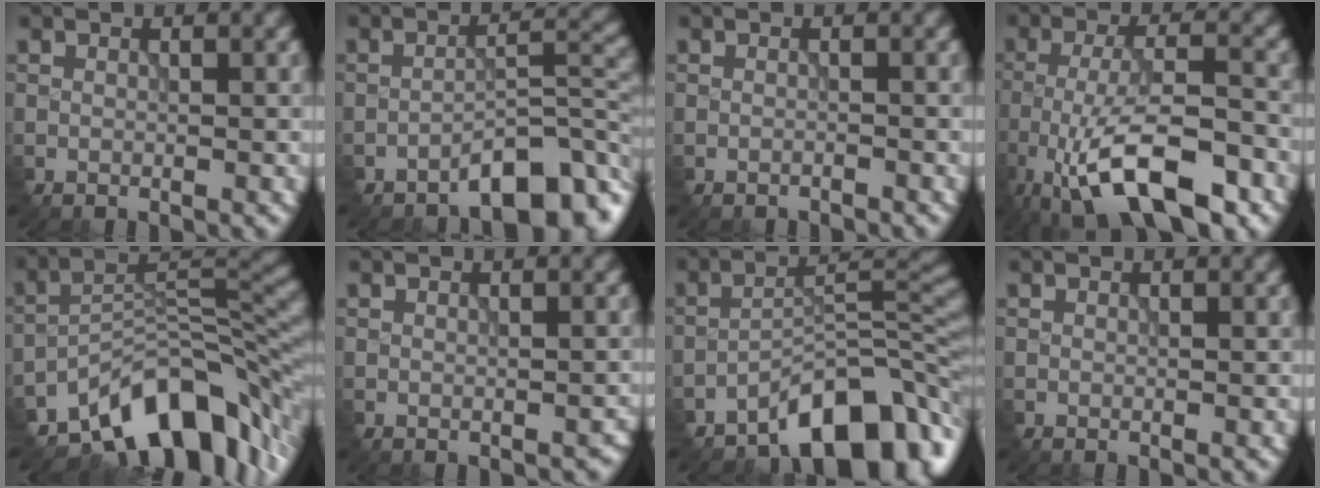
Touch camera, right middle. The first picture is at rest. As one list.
[{"total": 6.3, "force": [-4.9, 1.7, 3.6], "torque": [-0.048, 0.015, -0.075]}, {"total": 0.9, "force": [-0.9, 0.0, -0.1], "torque": [0.000, -0.002, -0.019]}, {"total": 10.3, "force": [-6.2, 3.4, 7.6], "torque": [-0.138, 0.006, -0.107]}, {"total": 11.4, "force": [-7.7, 4.7, 6.8], "torque": [-0.098, 0.008, -0.140]}, {"total": 0.7, "force": [-0.5, 0.4, 0.3], "torque": [-0.005, -0.004, -0.001]}, {"total": 9.3, "force": [-6.9, 3.2, 5.4], "torque": [-0.064, 0.009, -0.120]}, {"total": 0.0}]